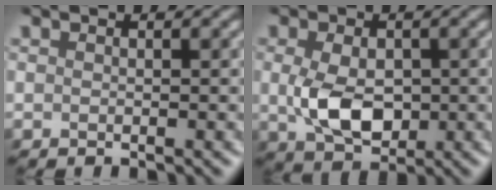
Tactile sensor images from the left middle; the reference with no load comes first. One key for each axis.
{"total": 5.2, "fx": -0.3, "fy": 3.2, "fz": 4.0, "tx": -0.091, "ty": -0.002, "tz": 0.002}